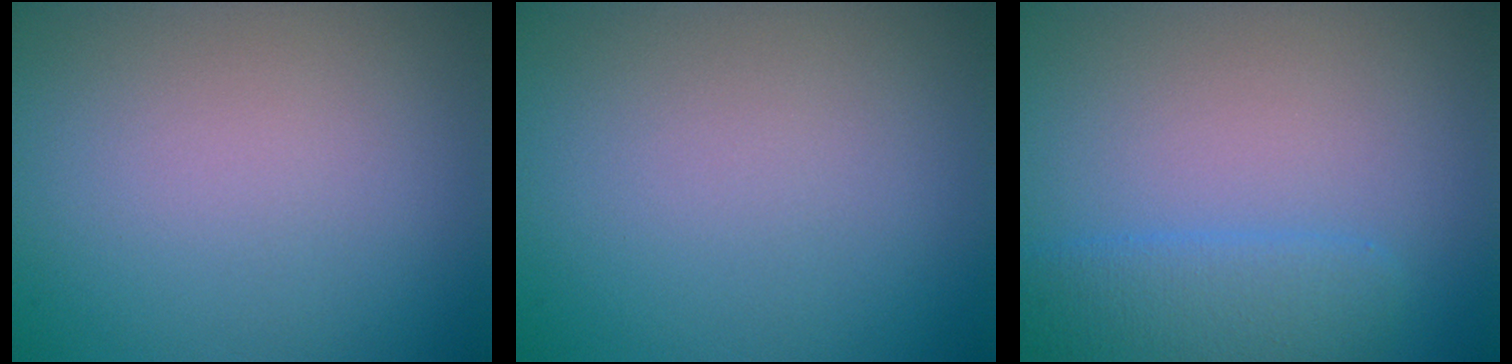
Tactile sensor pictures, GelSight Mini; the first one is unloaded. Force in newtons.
{"total": 0.0}
{"total": 2.8, "press": 2.8, "slide": 0.1}